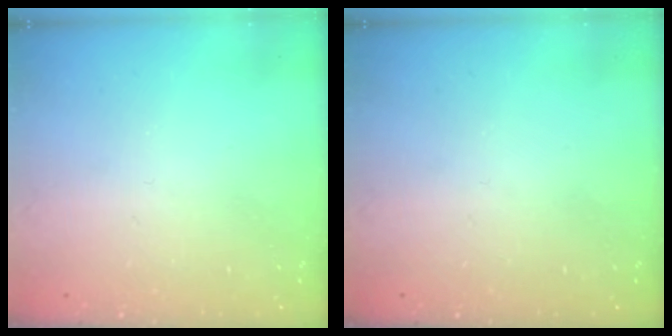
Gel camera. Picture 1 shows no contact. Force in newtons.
{"total": 0.0}